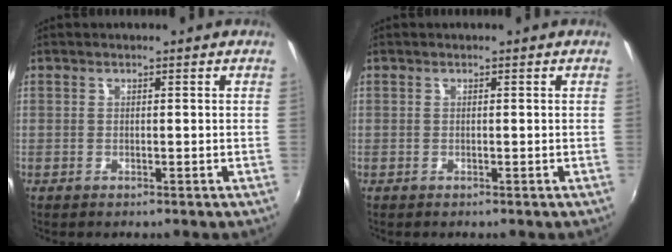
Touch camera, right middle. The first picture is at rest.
{"total": 0.0}